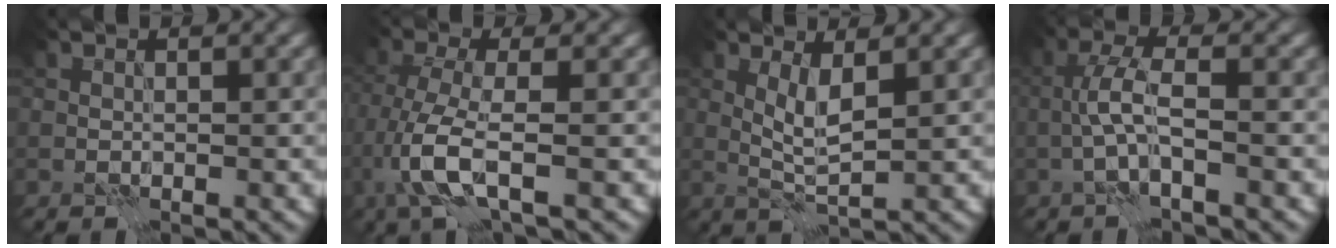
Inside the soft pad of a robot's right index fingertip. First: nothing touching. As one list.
[{"total": 5.3, "force": [-1.6, 1.7, 4.8], "torque": [-0.110, -0.008, -0.035]}, {"total": 2.8, "force": [1.0, 0.5, 2.6], "torque": [-0.056, -0.004, 0.021]}, {"total": 3.1, "force": [-0.9, 0.5, 2.9], "torque": [-0.063, 0.011, -0.025]}]